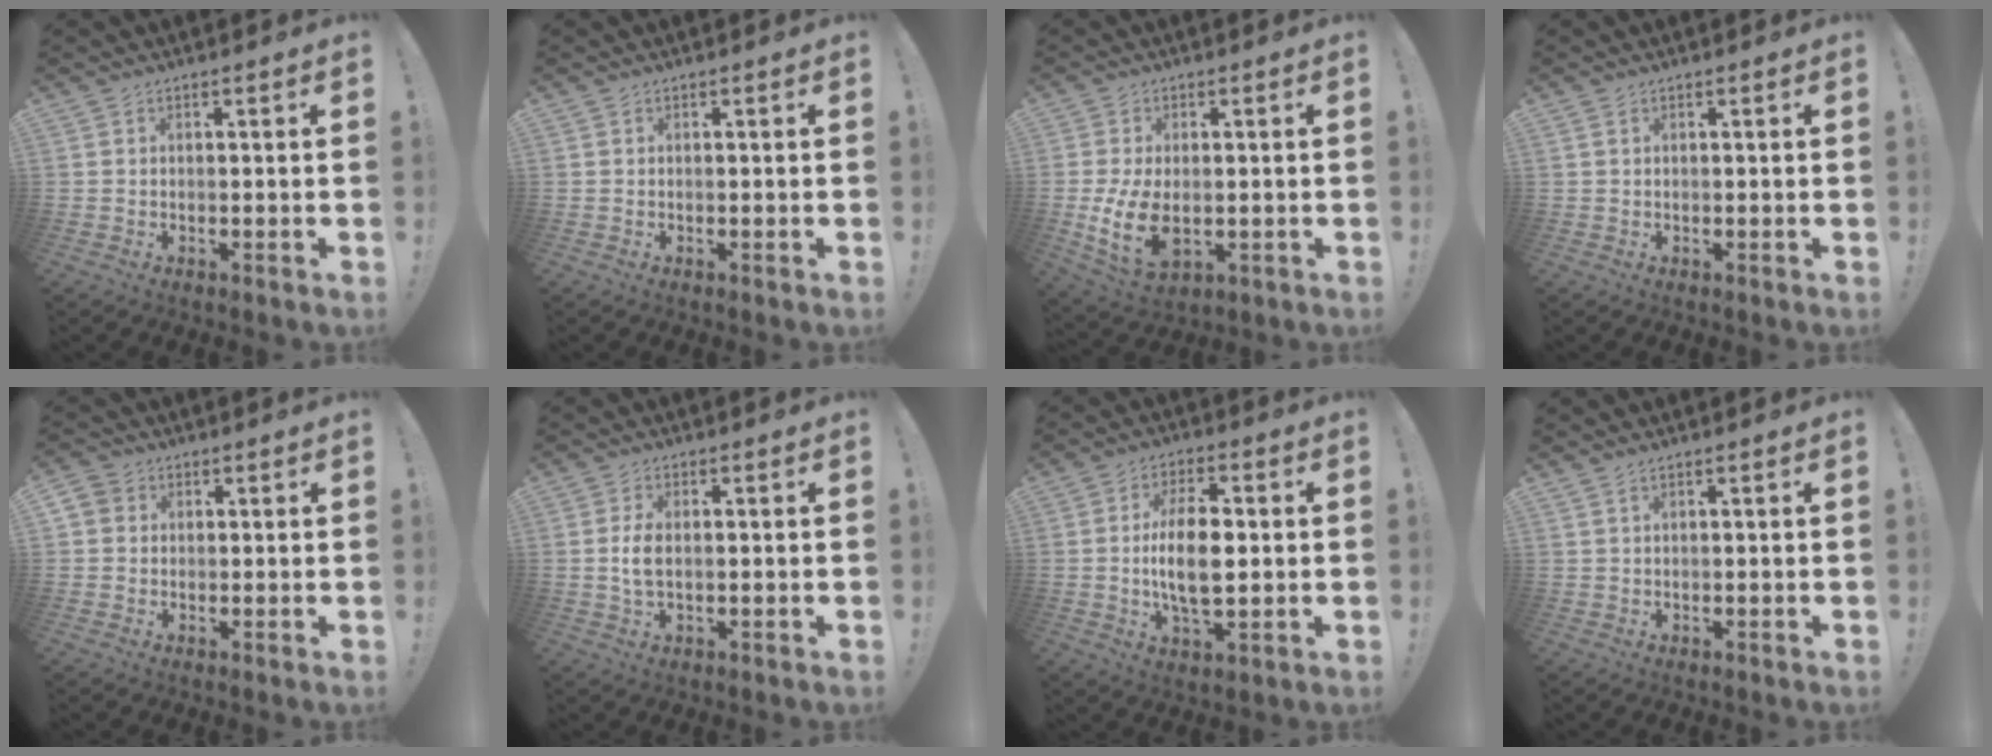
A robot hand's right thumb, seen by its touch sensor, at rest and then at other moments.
{"total": 0.0}
{"total": 10.6, "force": [-1.0, 6.4, 8.4], "torque": [-0.157, -0.014, -0.014]}
{"total": 0.6, "force": [0.4, 0.2, 0.4], "torque": [-0.013, 0.003, 0.008]}
{"total": 3.3, "force": [0.9, 3.1, 0.9], "torque": [-0.017, 0.005, 0.018]}
{"total": 4.6, "force": [-0.1, 2.4, 3.9], "torque": [-0.076, -0.001, -0.006]}
{"total": 12.8, "force": [0.0, 6.0, 11.3], "torque": [-0.207, -0.003, -0.006]}
{"total": 1.1, "force": [0.7, 0.2, 0.8], "torque": [-0.020, 0.000, 0.014]}